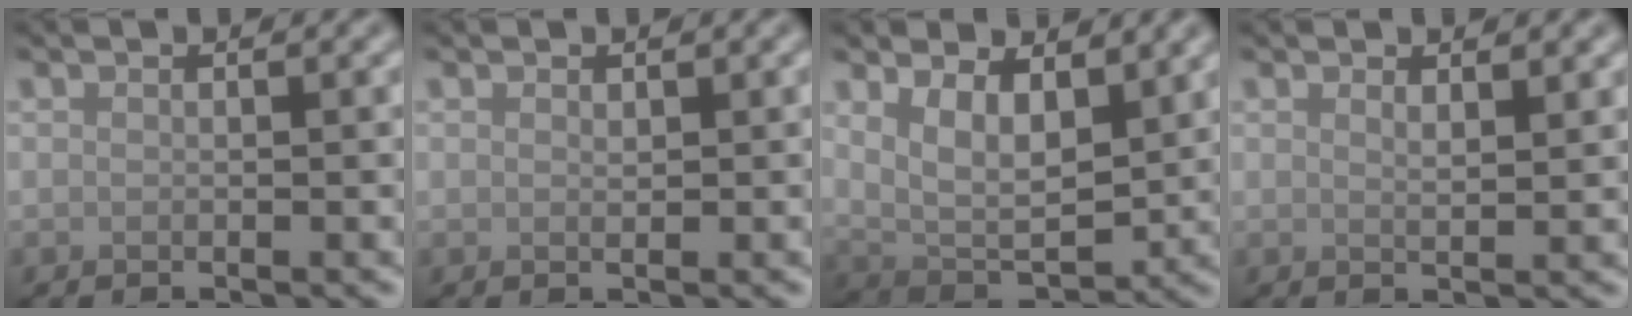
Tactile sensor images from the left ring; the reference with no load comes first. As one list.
[{"total": 0.5, "force": [0.4, 0.2, 0.3], "torque": [-0.003, -0.003, 0.007]}, {"total": 6.0, "force": [2.2, 3.2, 4.6], "torque": [-0.086, -0.011, 0.040]}, {"total": 1.3, "force": [1.1, 0.3, 0.8], "torque": [-0.011, -0.003, 0.019]}]